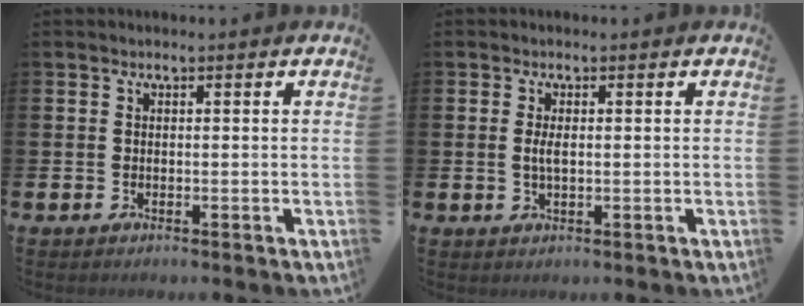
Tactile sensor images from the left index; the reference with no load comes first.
{"total": 2.0, "force": [0.2, 0.7, 1.9], "torque": [-0.034, 0.002, 0.000]}